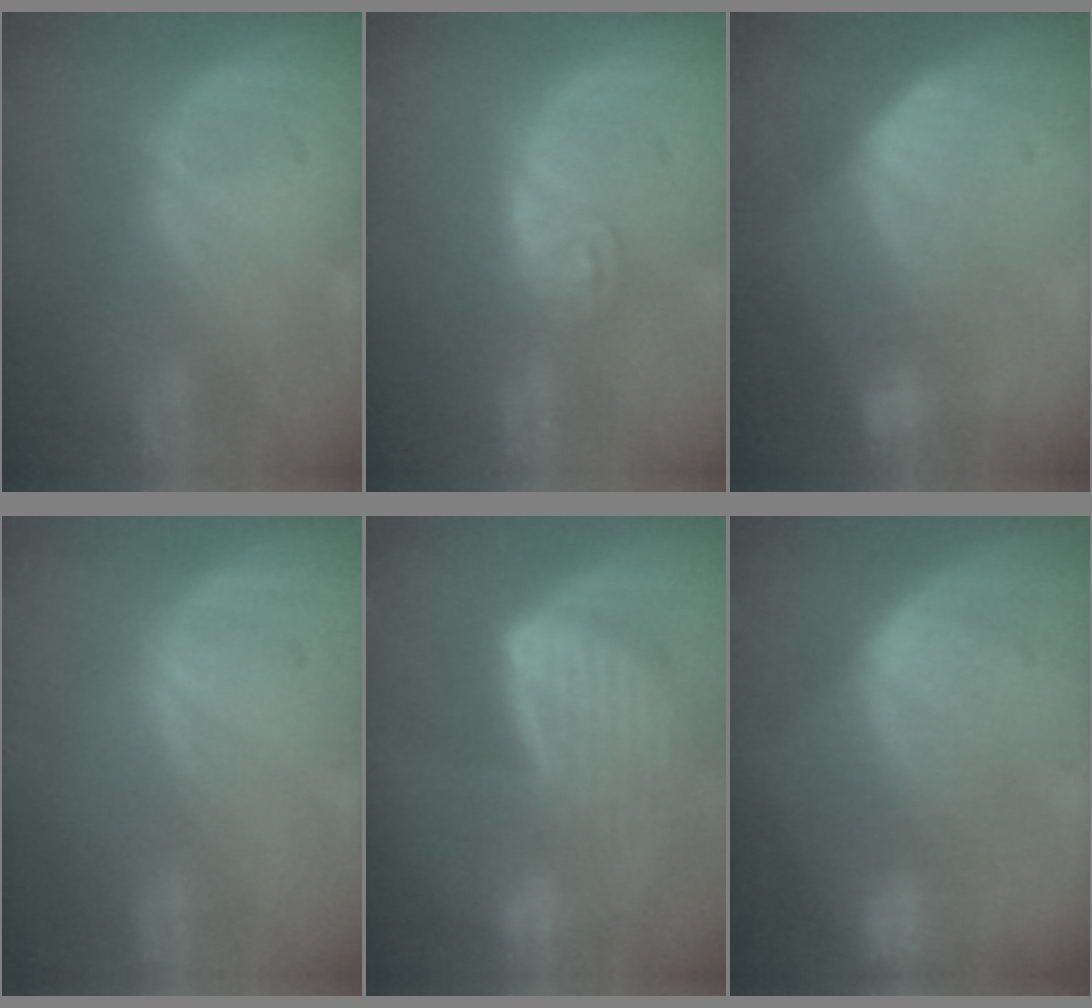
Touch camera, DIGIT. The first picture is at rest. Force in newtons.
{"total": 4.6, "press": 4.2, "slide": 1.9}
{"total": 7.4, "press": 6.4, "slide": 3.8}
{"total": 0.0}
{"total": 9.3, "press": 8.1, "slide": 4.6}
{"total": 8.6, "press": 7.4, "slide": 4.4}